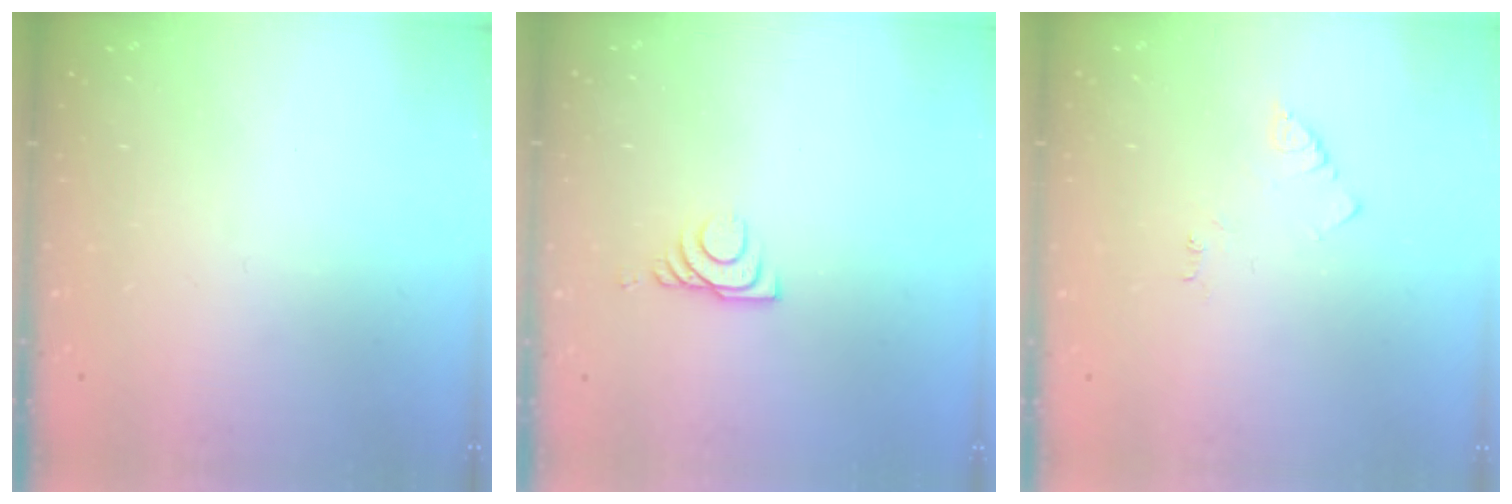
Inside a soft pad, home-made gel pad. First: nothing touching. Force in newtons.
{"total": 6.9, "press": 6.9, "slide": 0.8}
{"total": 2.7, "press": 2.7, "slide": 0.4}